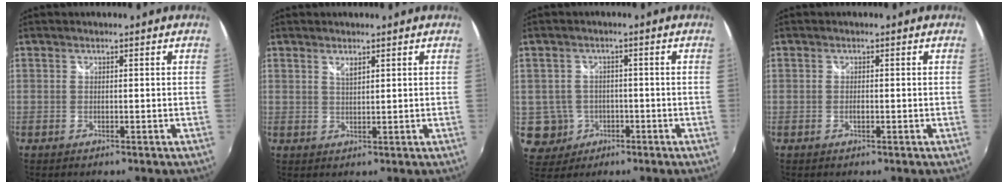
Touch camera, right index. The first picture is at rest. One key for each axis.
{"total": 1.7, "fx": 1.2, "fy": 0.5, "fz": 1.1, "tx": -0.018, "ty": -0.001, "tz": 0.021}
{"total": 6.5, "fx": -1.6, "fy": 6.2, "fz": 1.0, "tx": -0.041, "ty": 0.011, "tz": -0.013}
{"total": 0.8, "fx": -0.3, "fy": 0.3, "fz": 0.7, "tx": -0.013, "ty": -0.001, "tz": -0.007}